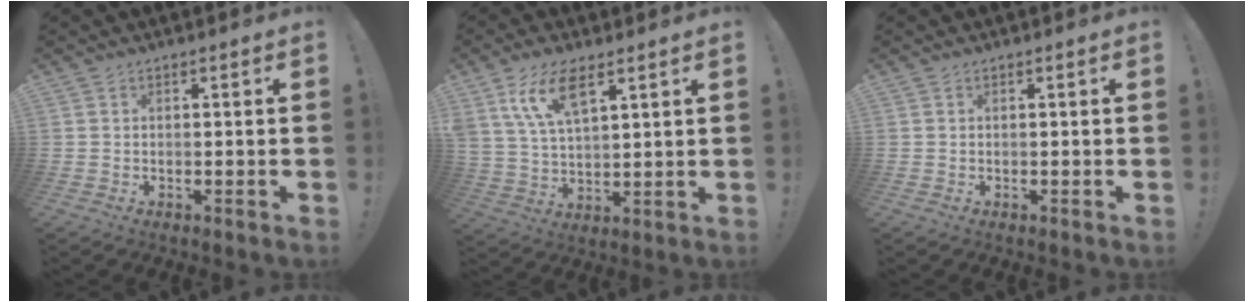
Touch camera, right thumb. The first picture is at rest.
{"total": 11.9, "force": [7.1, 5.1, 8.1], "torque": [-0.152, -0.017, 0.131]}
{"total": 0.0}